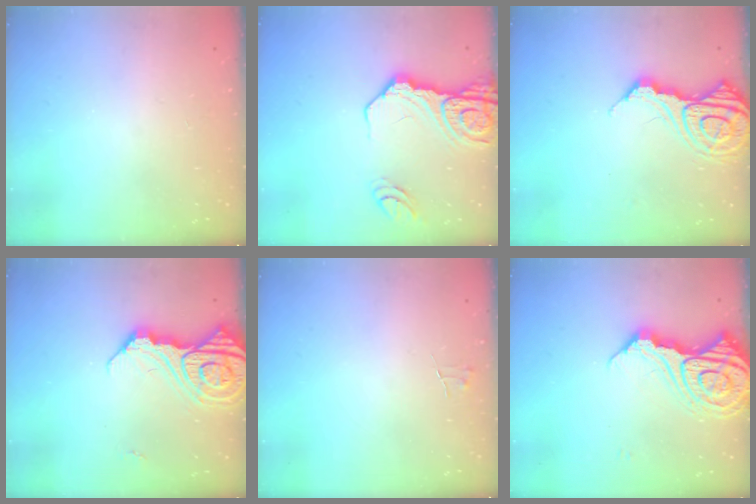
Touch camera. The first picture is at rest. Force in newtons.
{"total": 16.9, "press": 16.7, "slide": 2.1}
{"total": 15.3, "press": 15.2, "slide": 1.6}
{"total": 15.5, "press": 15.4, "slide": 1.7}
{"total": 3.9, "press": 3.9, "slide": 0.4}
{"total": 19.5, "press": 19.3, "slide": 2.3}